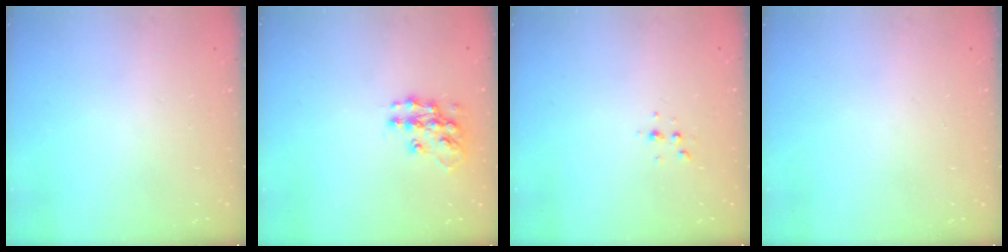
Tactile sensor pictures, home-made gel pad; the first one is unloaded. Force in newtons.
{"total": 11.8, "press": 11.7, "slide": 0.6}
{"total": 3.6, "press": 3.1, "slide": 1.7}
{"total": 0.0}